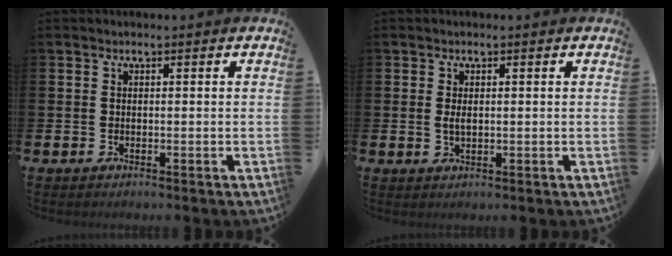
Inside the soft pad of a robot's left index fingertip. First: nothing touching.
{"total": 1.3, "force": [0.2, 0.7, 1.1], "torque": [-0.019, 0.002, 0.002]}